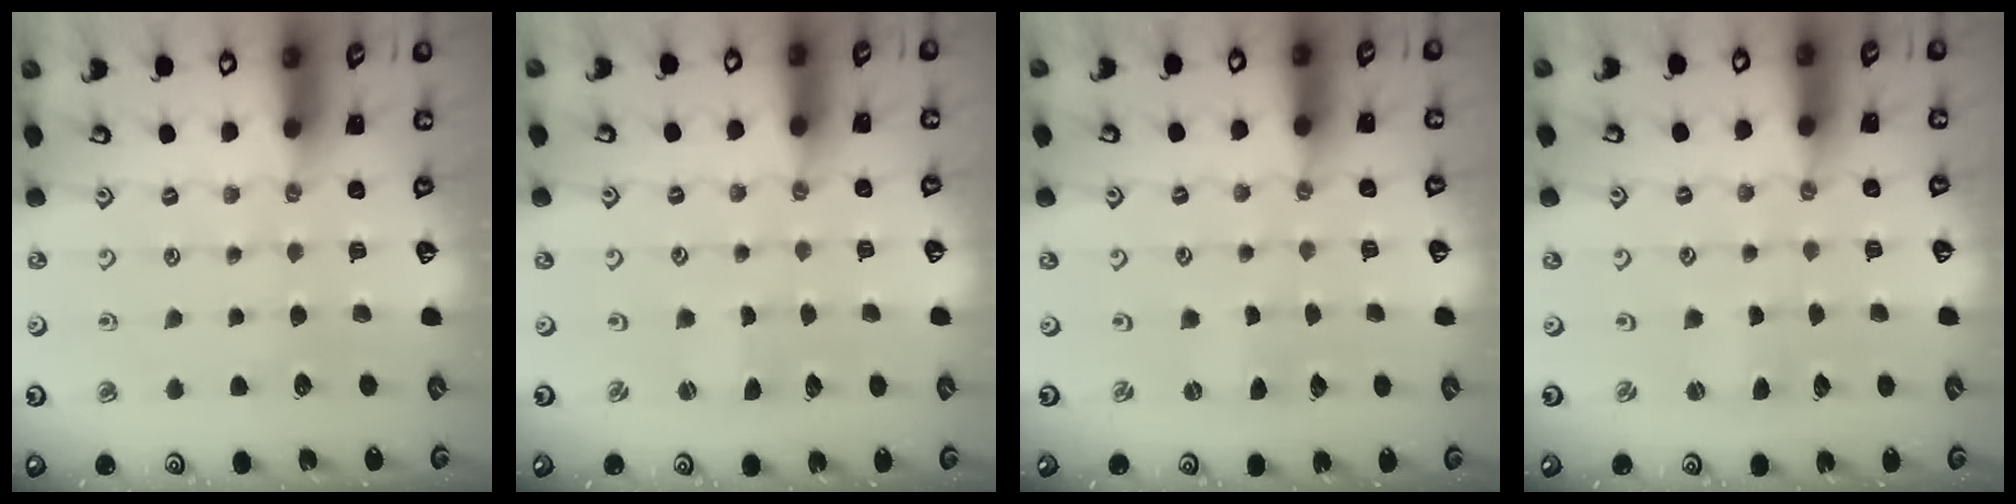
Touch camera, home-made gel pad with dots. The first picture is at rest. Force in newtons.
{"total": 0.0}
{"total": 0.0}
{"total": 1.1, "press": 1.0, "slide": 0.2}